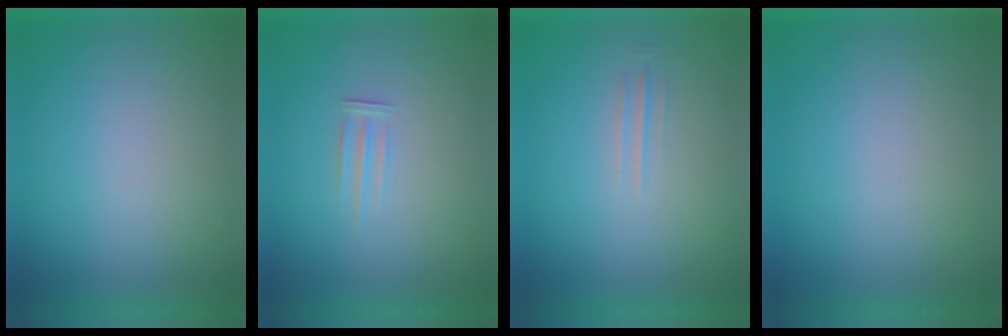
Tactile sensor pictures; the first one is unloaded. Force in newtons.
{"total": 1.9}
{"total": 1.4}
{"total": 1.0}